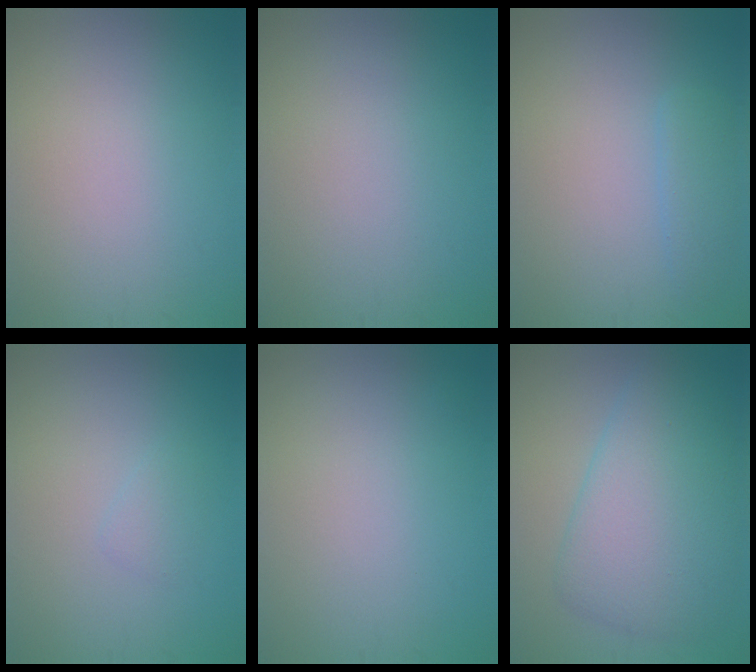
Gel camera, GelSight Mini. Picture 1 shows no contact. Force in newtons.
{"total": 0.0}
{"total": 1.8, "press": 1.8, "slide": 0.2}
{"total": 0.9, "press": 0.9, "slide": 0.1}
{"total": 0.0}
{"total": 7.5, "press": 7.5, "slide": 0.1}